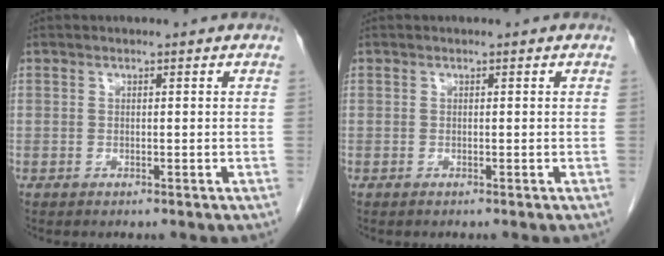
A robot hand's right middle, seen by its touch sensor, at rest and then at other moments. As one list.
[{"total": 0.0}]